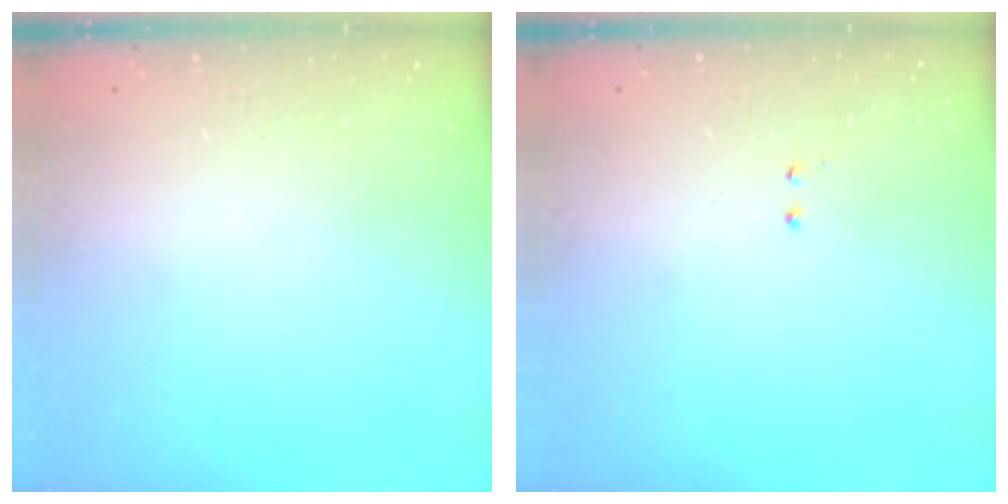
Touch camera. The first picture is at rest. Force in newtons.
{"total": 0.5, "press": 0.5, "slide": 0.3}